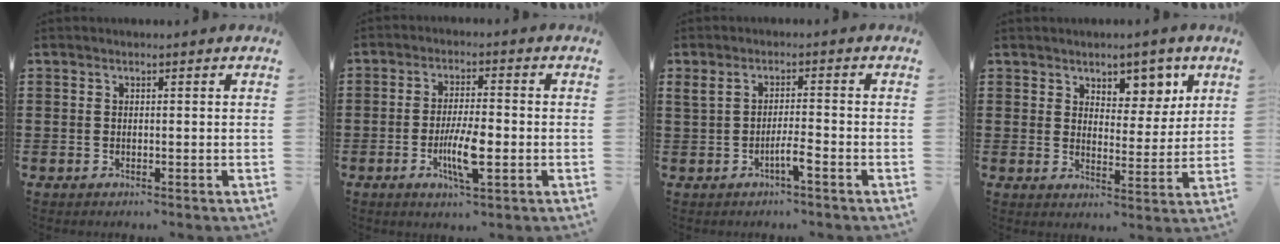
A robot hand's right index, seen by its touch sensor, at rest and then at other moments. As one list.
[{"total": 7.1, "force": [-2.1, 1.7, 6.6], "torque": [-0.129, -0.009, -0.038]}, {"total": 3.2, "force": [-1.4, 0.3, 2.8], "torque": [-0.050, 0.001, -0.029]}, {"total": 5.1, "force": [3.6, 3.2, 1.4], "torque": [-0.026, -0.010, 0.059]}]